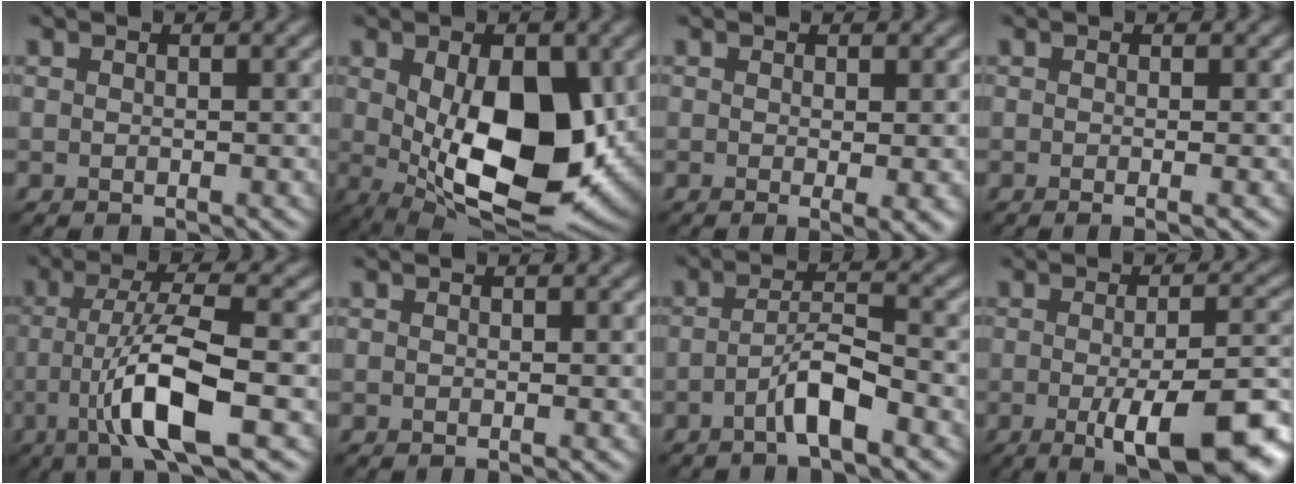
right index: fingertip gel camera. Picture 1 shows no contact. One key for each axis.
{"total": 12.3, "fx": -0.5, "fy": 6.6, "fz": 10.4, "tx": -0.162, "ty": -0.030, "tz": 0.012}
{"total": 2.1, "fx": -0.3, "fy": 0.3, "fz": 2.1, "tx": -0.029, "ty": -0.010, "tz": -0.002}
{"total": 1.4, "fx": -0.3, "fy": 0.4, "fz": 1.3, "tx": -0.014, "ty": -0.007, "tz": -0.007}
{"total": 8.0, "fx": -2.1, "fy": 1.6, "fz": 7.5, "tx": -0.131, "ty": 0.005, "tz": -0.040}
{"total": 0.0}
{"total": 3.7, "fx": -1.9, "fy": 0.6, "fz": 3.1, "tx": -0.056, "ty": 0.013, "tz": -0.040}
{"total": 11.2, "fx": -3.9, "fy": 3.2, "fz": 10.0, "tx": -0.142, "ty": -0.013, "tz": -0.053}